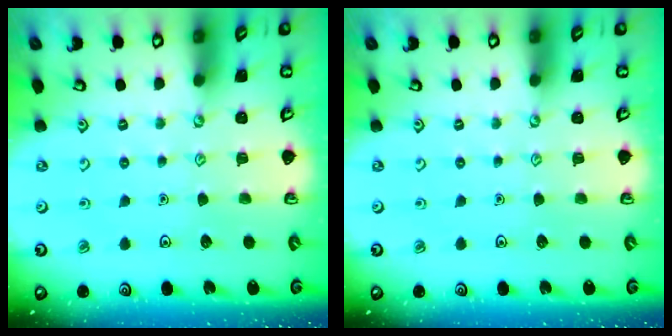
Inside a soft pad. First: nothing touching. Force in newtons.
{"total": 0.0}